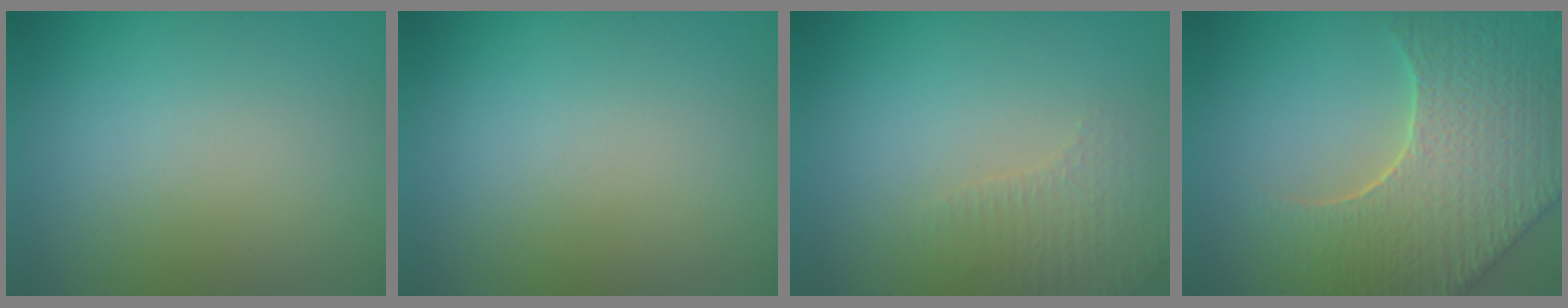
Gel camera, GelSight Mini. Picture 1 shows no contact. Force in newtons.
{"total": 0.0}
{"total": 2.0, "press": 1.9, "slide": 0.5}
{"total": 8.5, "press": 6.5, "slide": 5.5}